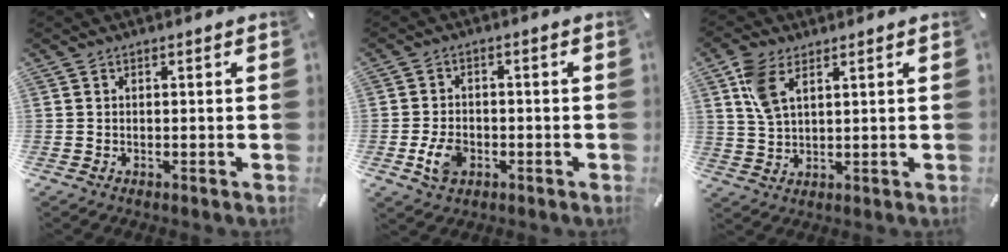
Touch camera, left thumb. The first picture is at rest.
{"total": 6.1, "force": [-2.1, 4.3, 3.8], "torque": [-0.085, 0.006, -0.039]}
{"total": 6.7, "force": [3.3, 3.5, 4.7], "torque": [-0.109, 0.001, 0.062]}